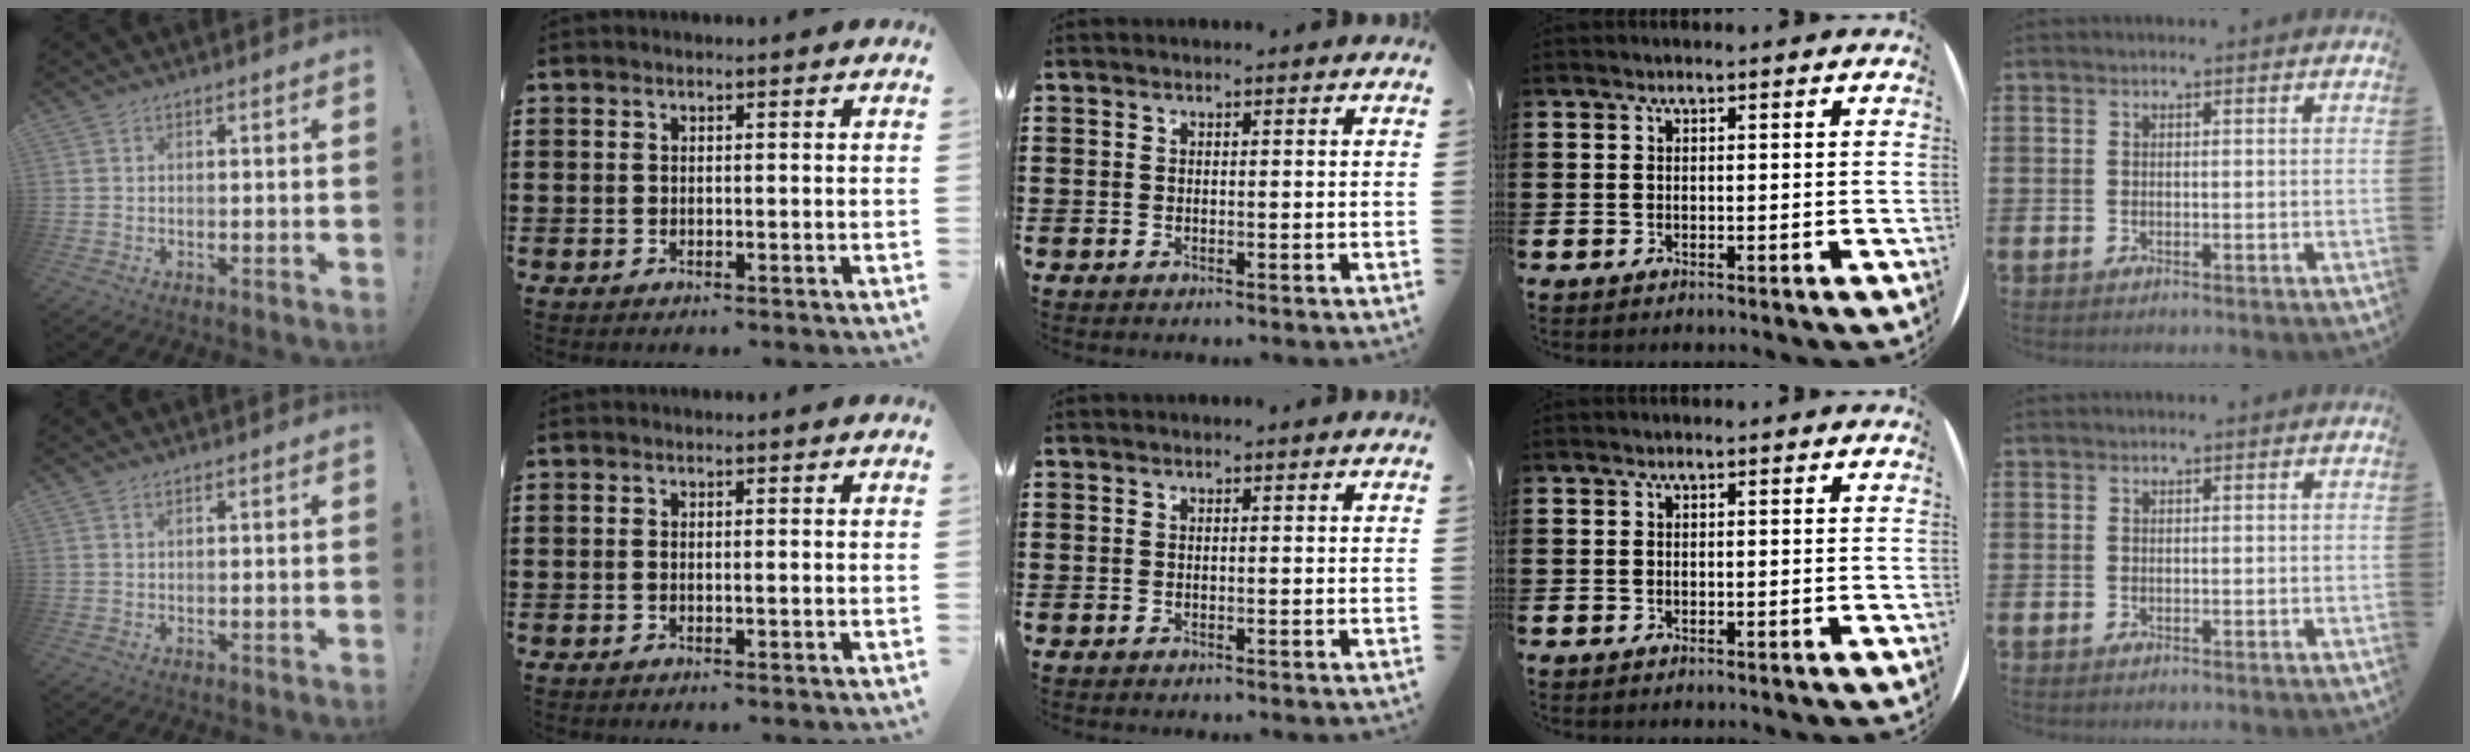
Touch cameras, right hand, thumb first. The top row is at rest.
{"thumb": {"total": 0.6, "force": [0.4, 0.2, 0.4], "torque": [-0.013, 0.002, 0.009]}, "index": {"total": 0.8, "force": [-0.2, 0.1, 0.8], "torque": [-0.014, -0.004, -0.003]}}